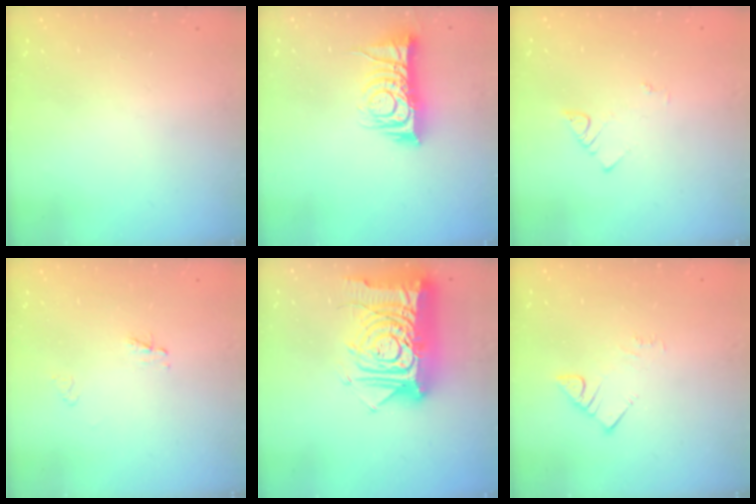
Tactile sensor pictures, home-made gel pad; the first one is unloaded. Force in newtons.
{"total": 10.8, "press": 10.8, "slide": 0.7}
{"total": 2.1, "press": 2.1, "slide": 0.4}
{"total": 2.3, "press": 2.3, "slide": 0.3}
{"total": 24.5, "press": 24.3, "slide": 2.7}
{"total": 2.8, "press": 2.8, "slide": 0.2}